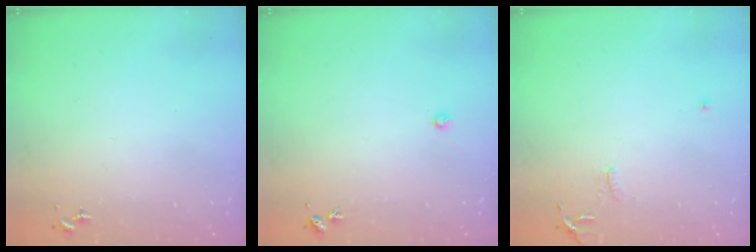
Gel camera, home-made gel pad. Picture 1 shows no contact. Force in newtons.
{"total": 2.4, "press": 2.4, "slide": 0.3}
{"total": 8.1, "press": 8.0, "slide": 0.7}